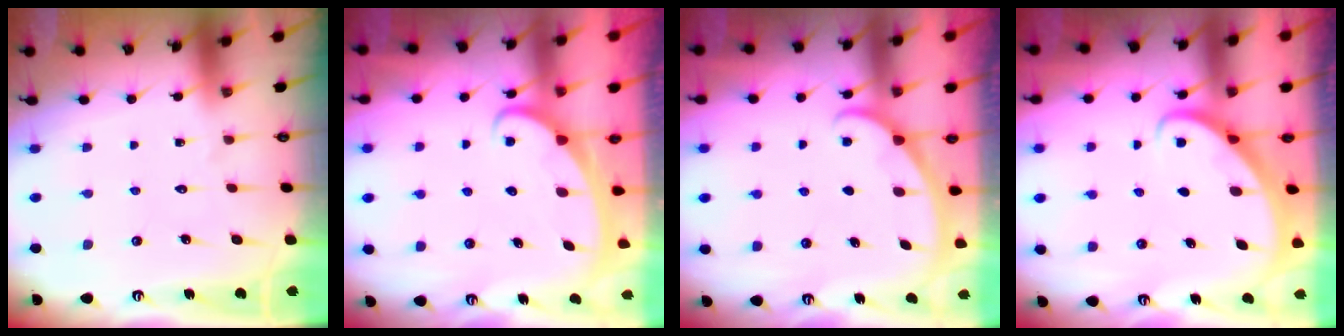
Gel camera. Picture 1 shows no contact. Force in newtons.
{"total": 2.4, "press": 2.4, "slide": 0.3}
{"total": 1.9, "press": 1.9, "slide": 0.1}
{"total": 2.6, "press": 2.6, "slide": 0.2}